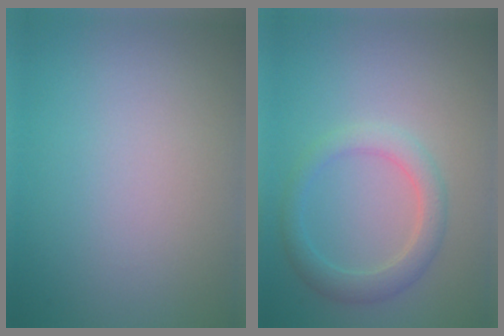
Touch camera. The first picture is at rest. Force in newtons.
{"total": 2.8, "press": 2.8, "slide": 0.1}